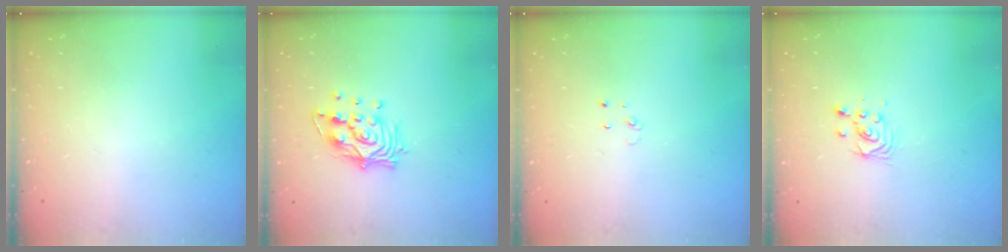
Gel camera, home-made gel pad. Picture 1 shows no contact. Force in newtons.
{"total": 12.4, "press": 12.4, "slide": 1.0}
{"total": 2.5, "press": 2.5, "slide": 0.2}
{"total": 3.3, "press": 3.2, "slide": 0.6}